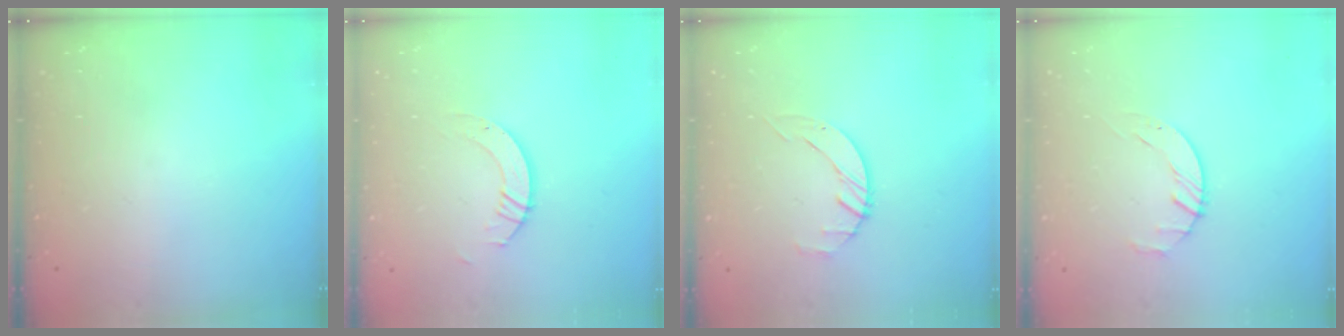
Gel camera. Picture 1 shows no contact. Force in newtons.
{"total": 4.4, "press": 4.4, "slide": 0.0}
{"total": 2.0, "press": 2.0, "slide": 0.3}
{"total": 1.8, "press": 1.7, "slide": 0.3}